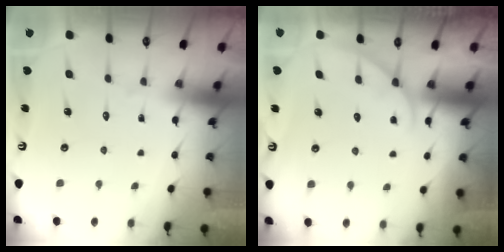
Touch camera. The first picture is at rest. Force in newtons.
{"total": 2.9, "press": 2.9, "slide": 0.3}